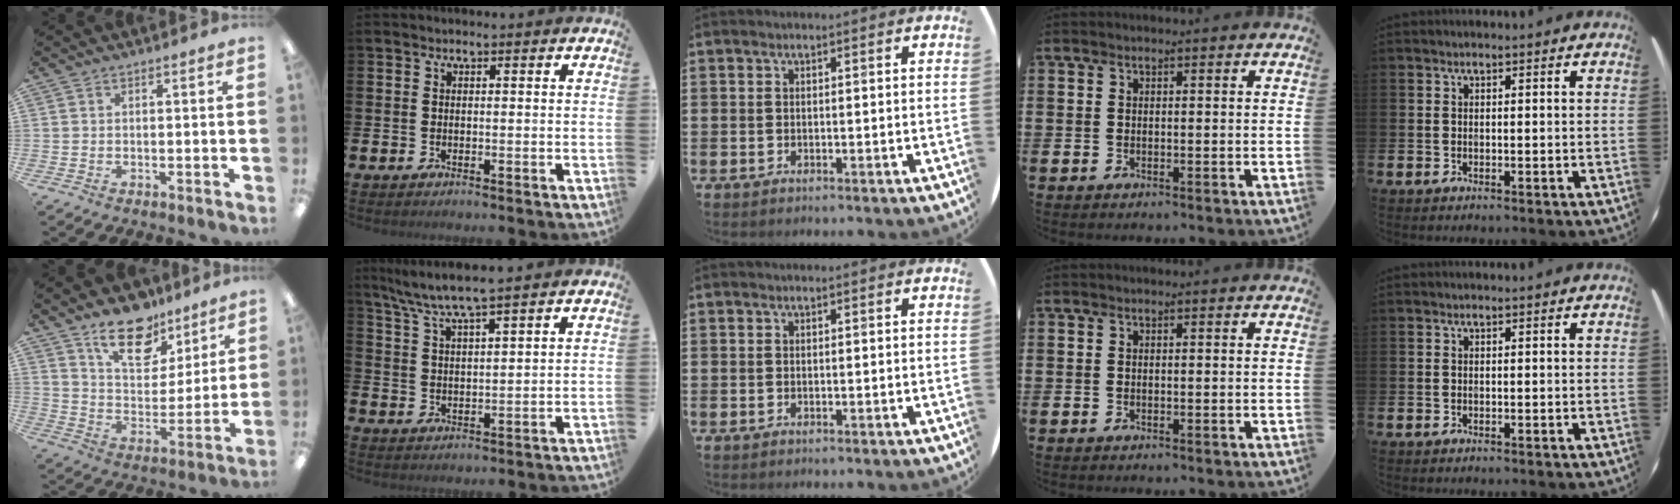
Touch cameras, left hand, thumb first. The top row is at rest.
{"thumb": {"total": 15.6, "force": [11.1, 8.0, 7.4], "torque": [-0.108, -0.062, 0.199]}, "index": {"total": 5.9, "force": [5.4, -0.4, 2.3], "torque": [-0.068, -0.022, 0.096]}}